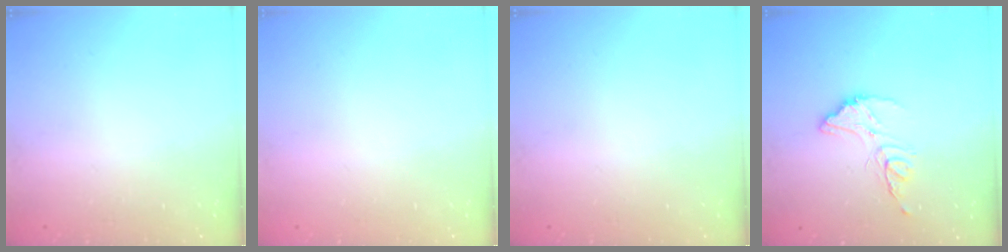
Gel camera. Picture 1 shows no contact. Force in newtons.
{"total": 0.0}
{"total": 0.0}
{"total": 12.8, "press": 12.7, "slide": 0.8}